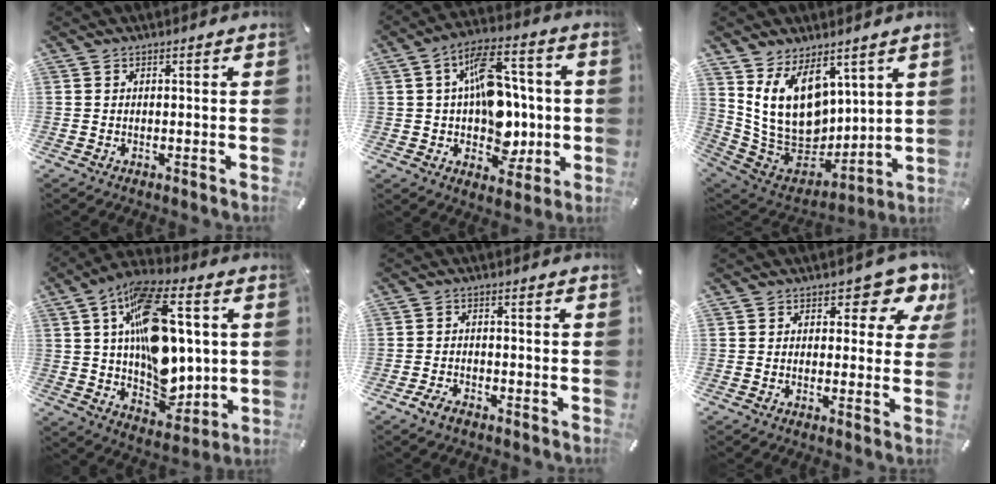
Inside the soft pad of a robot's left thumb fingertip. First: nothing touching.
{"total": 15.8, "force": [1.3, 10.9, 11.4], "torque": [-0.169, 0.001, 0.028]}
{"total": 16.1, "force": [6.4, 11.5, 9.2], "torque": [-0.187, -0.048, 0.129]}
{"total": 21.1, "force": [3.6, 13.3, 16.0], "torque": [-0.264, -0.008, 0.066]}
{"total": 3.0, "force": [-2.1, 1.6, 1.4], "torque": [-0.030, 0.010, -0.043]}
{"total": 7.3, "force": [4.0, 4.0, 4.6], "torque": [-0.047, -0.026, 0.060]}